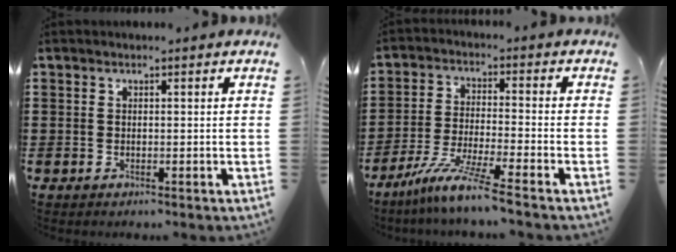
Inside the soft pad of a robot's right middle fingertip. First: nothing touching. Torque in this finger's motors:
{"motor_torque": [2.14, 0.00, 0.27, 0.15]}